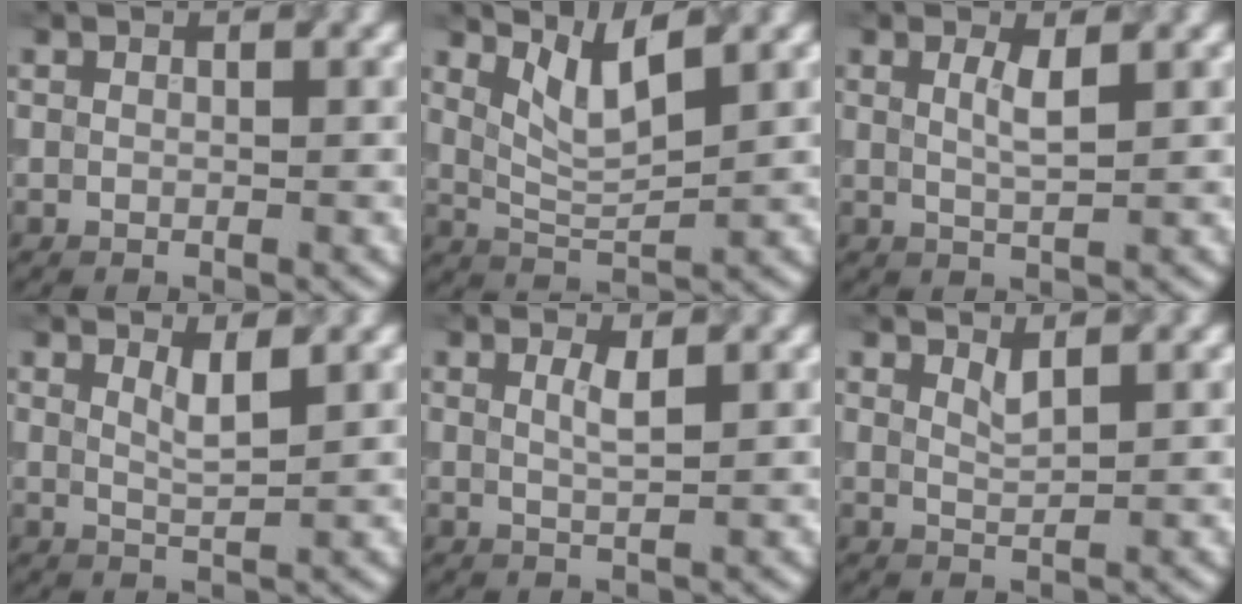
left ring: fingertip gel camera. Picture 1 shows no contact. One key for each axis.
{"total": 3.6, "fx": 2.2, "fy": 0.8, "fz": 2.8, "tx": -0.064, "ty": -0.006, "tz": 0.048}
{"total": 1.9, "fx": 0.7, "fy": 0.4, "fz": 1.7, "tx": -0.030, "ty": -0.002, "tz": 0.011}
{"total": 1.8, "fx": 1.0, "fy": 0.4, "fz": 1.5, "tx": -0.025, "ty": -0.005, "tz": 0.017}
{"total": 1.5, "fx": 0.7, "fy": 0.3, "fz": 1.3, "tx": -0.024, "ty": -0.001, "tz": 0.010}
{"total": 1.2, "fx": 0.9, "fy": 0.2, "fz": 0.7, "tx": -0.015, "ty": -0.002, "tz": 0.016}